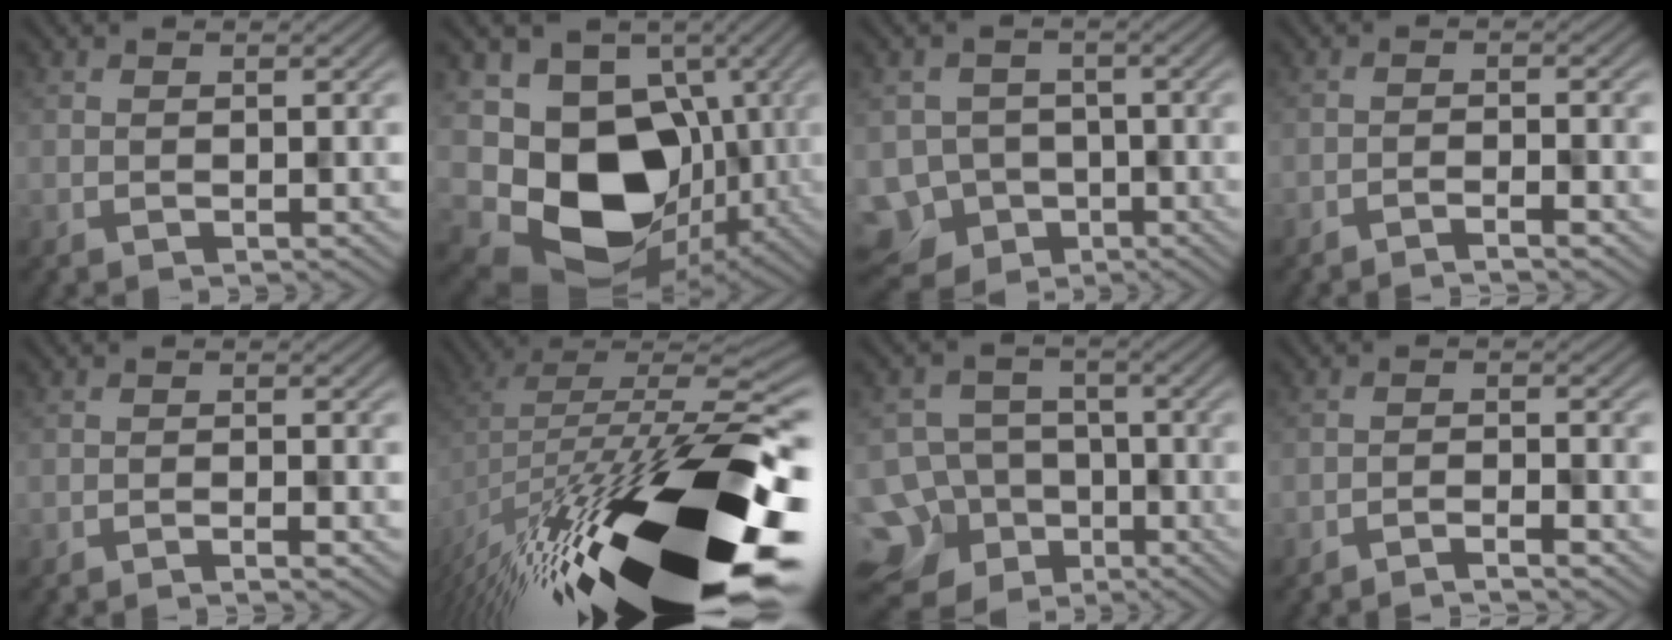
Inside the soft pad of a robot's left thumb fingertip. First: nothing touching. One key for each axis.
{"total": 12.7, "fx": -2.0, "fy": 10.4, "fz": 7.0, "tx": -0.130, "ty": -0.038, "tz": -0.024}
{"total": 6.1, "fx": -3.3, "fy": 5.1, "fz": 0.0, "tx": -0.015, "ty": -0.023, "tz": -0.060}
{"total": 3.4, "fx": -2.9, "fy": 0.0, "fz": 1.7, "tx": -0.027, "ty": 0.016, "tz": -0.056}
{"total": 2.2, "fx": -1.9, "fy": 0.0, "fz": 1.2, "tx": -0.020, "ty": 0.011, "tz": -0.033}
{"total": 18.6, "fx": -8.9, "fy": 8.2, "fz": 14.0, "tx": -0.258, "ty": -0.047, "tz": -0.121}
{"total": 11.4, "fx": -7.3, "fy": 8.6, "fz": 1.3, "tx": -0.068, "ty": -0.046, "tz": -0.121}
{"total": 3.9, "fx": -3.4, "fy": 0.1, "fz": 1.8, "tx": -0.030, "ty": 0.016, "tz": -0.063}